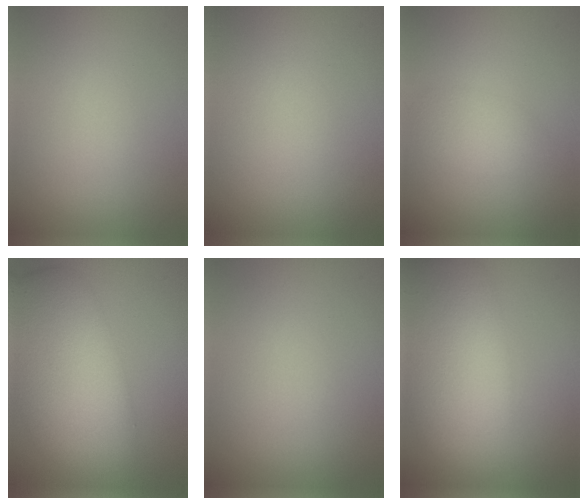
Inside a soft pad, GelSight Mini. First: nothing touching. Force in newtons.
{"total": 0.0}
{"total": 1.8, "press": 1.8, "slide": 0.0}
{"total": 10.3, "press": 10.3, "slide": 0.5}
{"total": 0.0}
{"total": 9.2, "press": 9.2, "slide": 0.4}